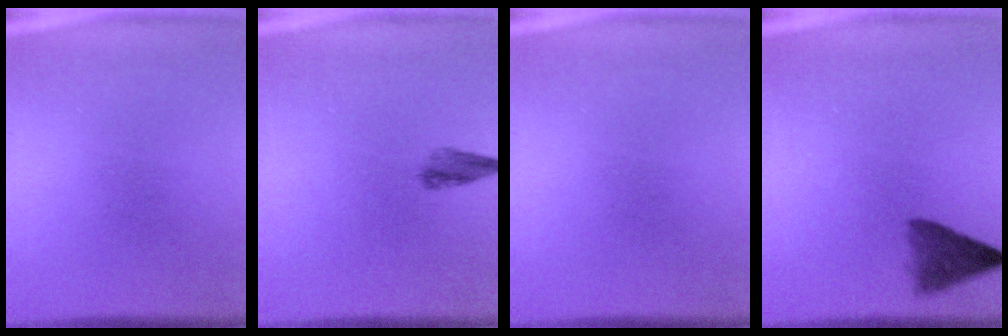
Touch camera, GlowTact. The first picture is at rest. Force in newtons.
{"total": 2.0}
{"total": 0.0}
{"total": 4.2}